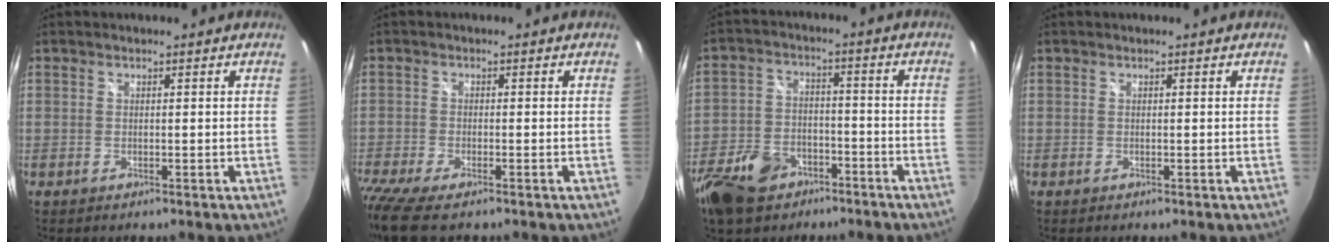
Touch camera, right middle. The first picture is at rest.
{"total": 8.8, "force": [-6.7, 1.9, 5.4], "torque": [-0.132, -0.044, -0.126]}
{"total": 15.2, "force": [-9.4, 9.2, 7.5], "torque": [-0.193, -0.006, -0.164]}
{"total": 0.0}